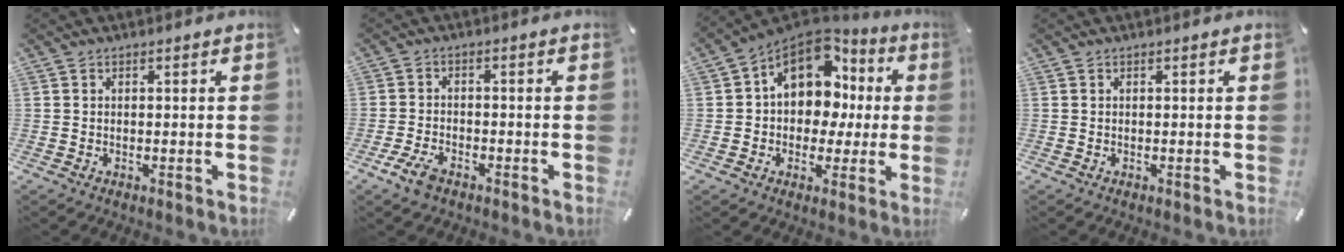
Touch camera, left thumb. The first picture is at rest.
{"total": 4.7, "force": [-3.0, 2.3, 2.8], "torque": [-0.069, 0.009, -0.060]}
{"total": 13.3, "force": [4.6, 10.3, 7.0], "torque": [-0.118, -0.025, 0.089]}
{"total": 0.0}